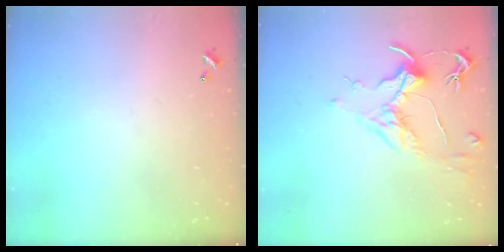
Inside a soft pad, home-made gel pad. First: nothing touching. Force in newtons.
{"total": 1.7, "press": 1.5, "slide": 0.9}